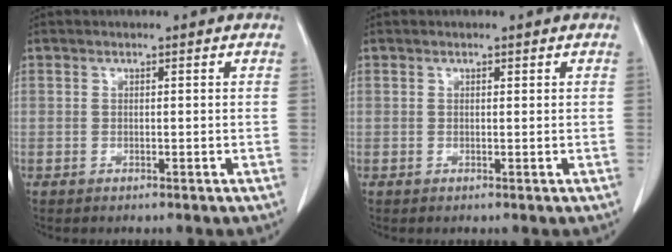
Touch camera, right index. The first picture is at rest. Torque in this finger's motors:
{"motor_torque": [-0.14, 0.17, 0.06, -0.01]}